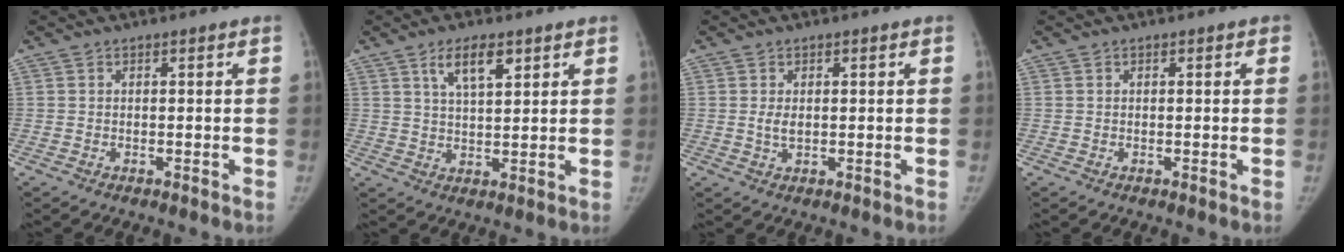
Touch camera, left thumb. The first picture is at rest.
{"total": 6.3, "force": [3.6, 2.4, 4.7], "torque": [-0.071, -0.017, 0.064]}
{"total": 1.9, "force": [0.2, 1.1, 1.5], "torque": [-0.027, -0.004, 0.006]}
{"total": 0.6, "force": [0.3, 0.3, 0.4], "torque": [-0.001, 0.002, 0.000]}